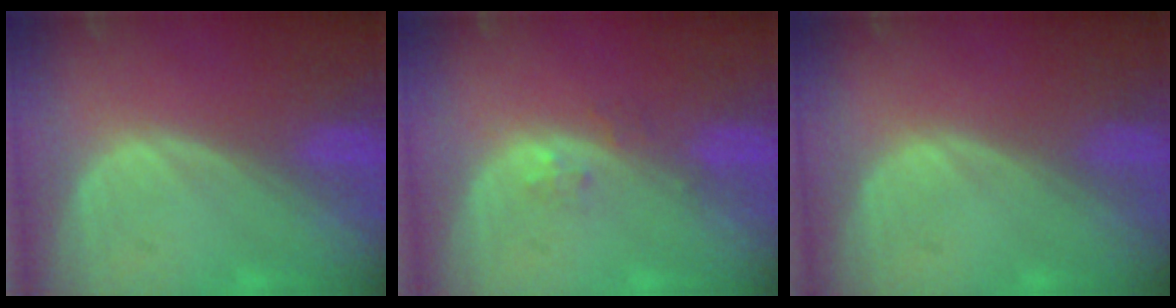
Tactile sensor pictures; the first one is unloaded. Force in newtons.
{"total": 1.6, "press": 1.6, "slide": 0.1}
{"total": 0.0}